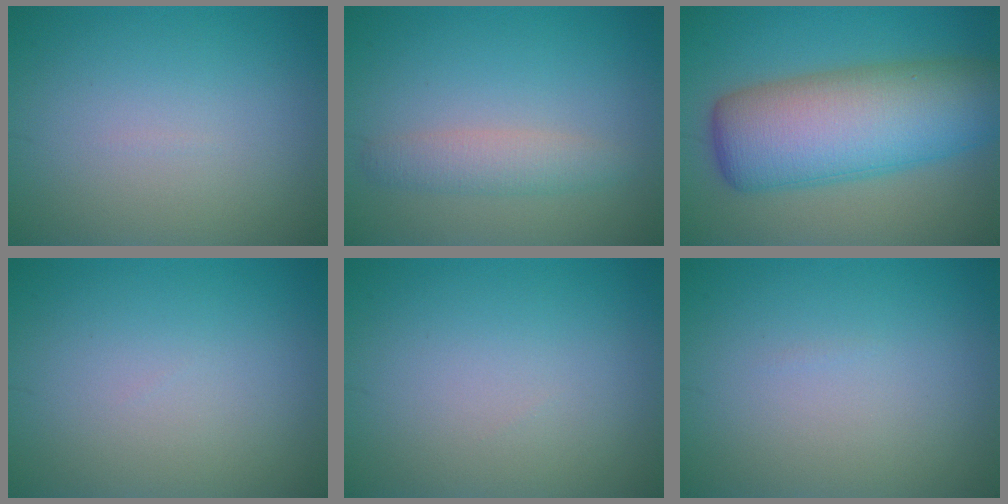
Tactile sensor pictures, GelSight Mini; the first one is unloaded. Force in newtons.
{"total": 2.4, "press": 2.4, "slide": 0.0}
{"total": 11.5, "press": 11.5, "slide": 0.3}
{"total": 0.0}
{"total": 0.0}
{"total": 0.0}